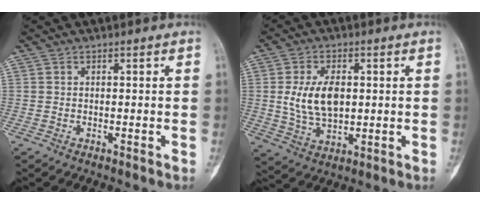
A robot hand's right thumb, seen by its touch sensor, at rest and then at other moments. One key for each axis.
{"total": 9.9, "fx": 1.1, "fy": 5.9, "fz": 7.8, "tx": -0.139, "ty": -0.007, "tz": 0.029}